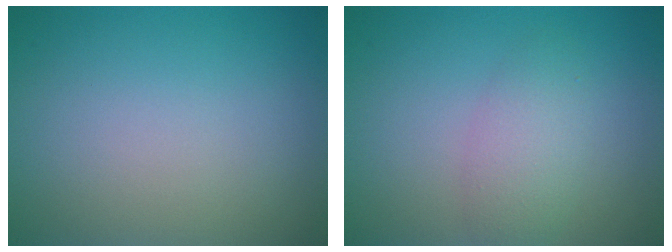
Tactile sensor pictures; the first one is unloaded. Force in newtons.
{"total": 1.9, "press": 1.9, "slide": 0.1}